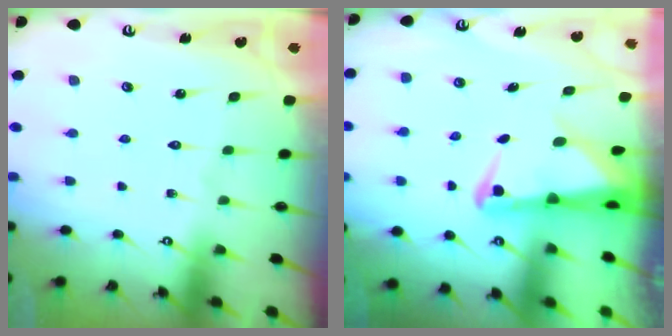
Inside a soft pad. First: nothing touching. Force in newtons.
{"total": 3.4, "press": 3.4, "slide": 0.5}